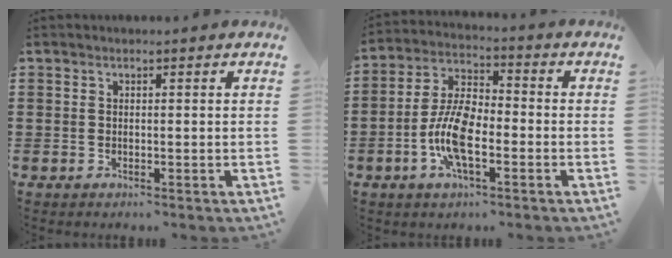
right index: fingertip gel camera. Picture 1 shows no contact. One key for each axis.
{"total": 8.7, "fx": -2.8, "fy": 3.4, "fz": 7.5, "tx": -0.174, "ty": -0.008, "tz": -0.057}